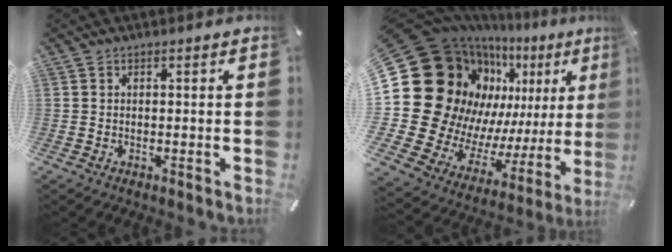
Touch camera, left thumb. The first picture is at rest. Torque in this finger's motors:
{"motor_torque": [2.18, 2.83, 2.77, 0.00, 0.57]}